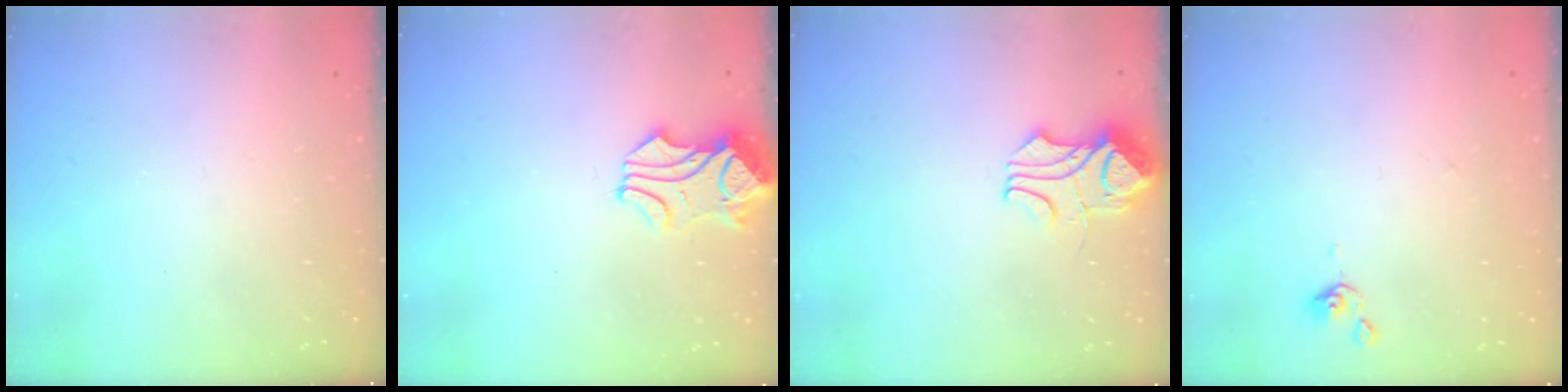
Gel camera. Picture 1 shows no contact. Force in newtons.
{"total": 1.2, "press": 0.1, "slide": 1.2}
{"total": 4.8, "press": 4.8, "slide": 0.1}
{"total": 0.0}